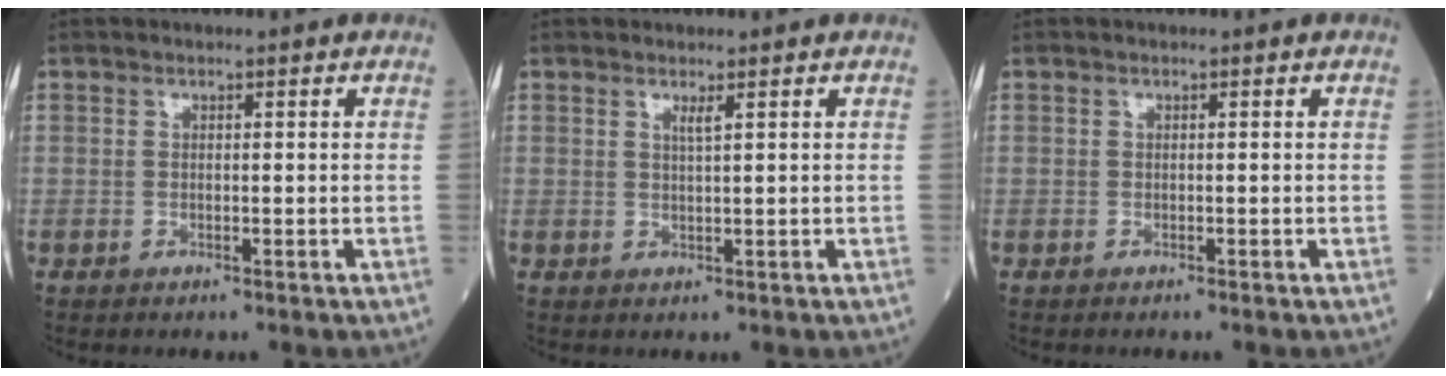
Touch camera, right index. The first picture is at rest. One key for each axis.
{"total": 1.2, "fx": 0.7, "fy": -0.2, "fz": 0.9, "tx": -0.020, "ty": -0.007, "tz": 0.013}
{"total": 0.0}